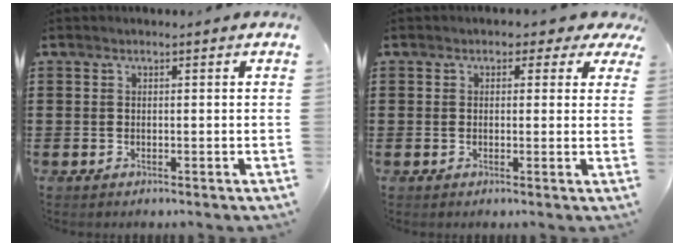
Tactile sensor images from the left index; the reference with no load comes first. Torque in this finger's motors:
{"motor_torque": [1.33, -0.82, 0.17, 0.00]}